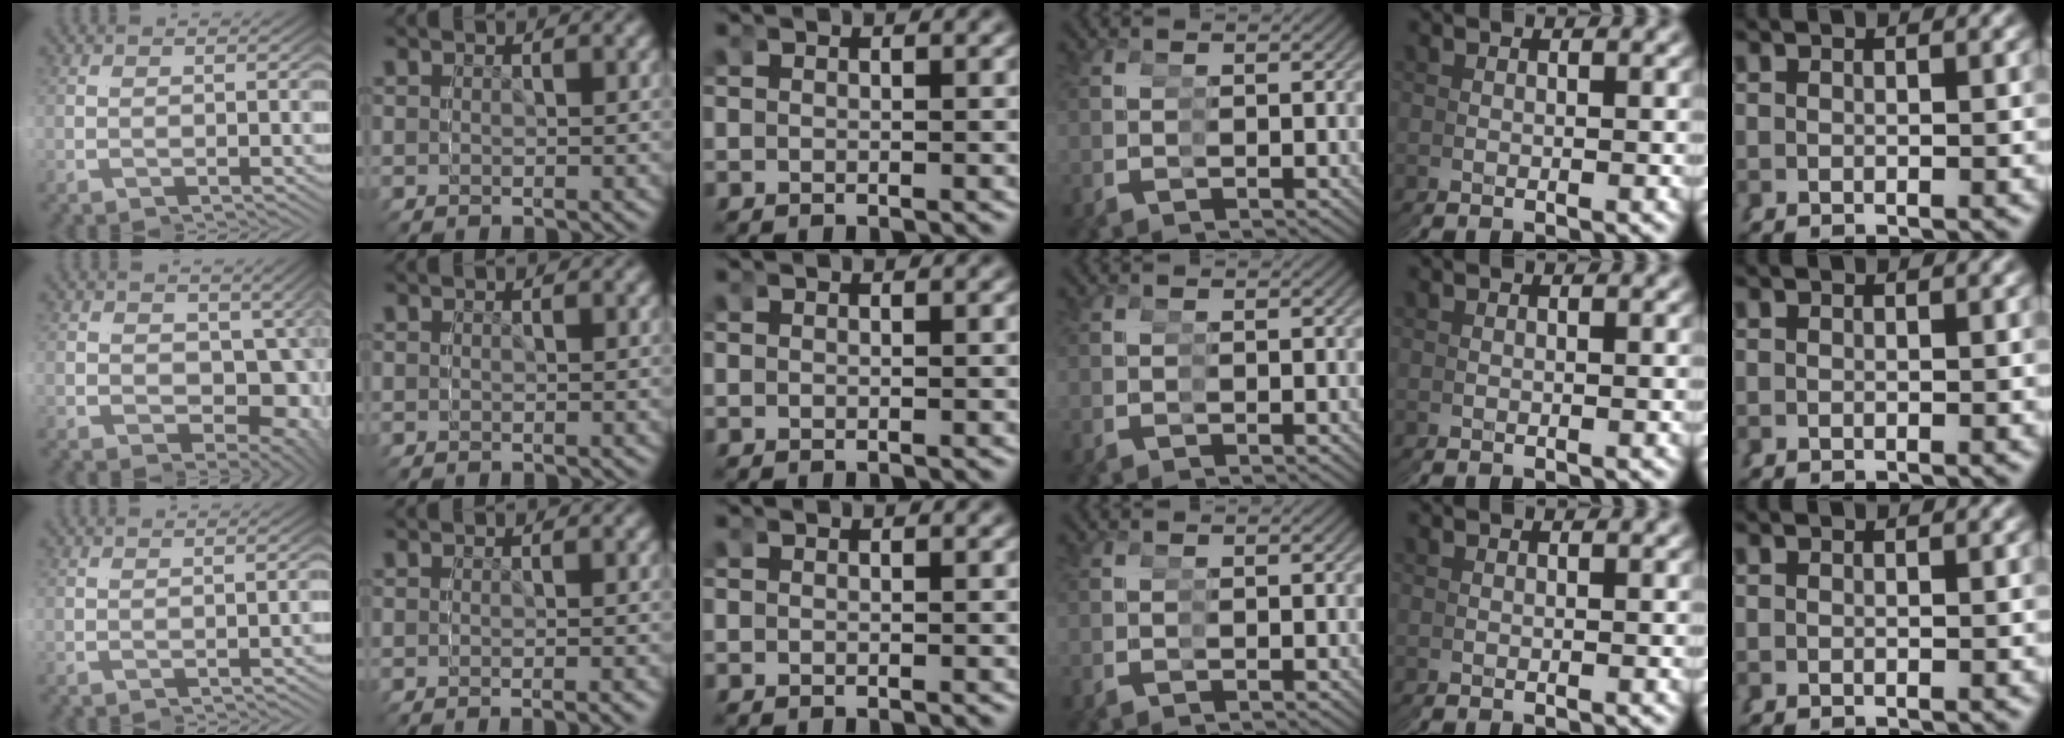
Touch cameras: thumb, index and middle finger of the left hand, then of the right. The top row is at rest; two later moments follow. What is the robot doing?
{"motion": "grasp_and_lifting", "object": "cup"}